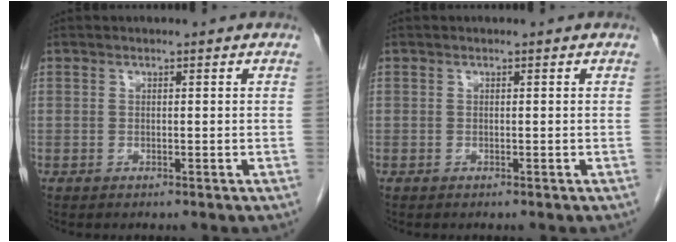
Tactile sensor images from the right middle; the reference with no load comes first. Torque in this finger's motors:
{"motor_torque": [0.16, -0.16, 0.02, 0.00]}